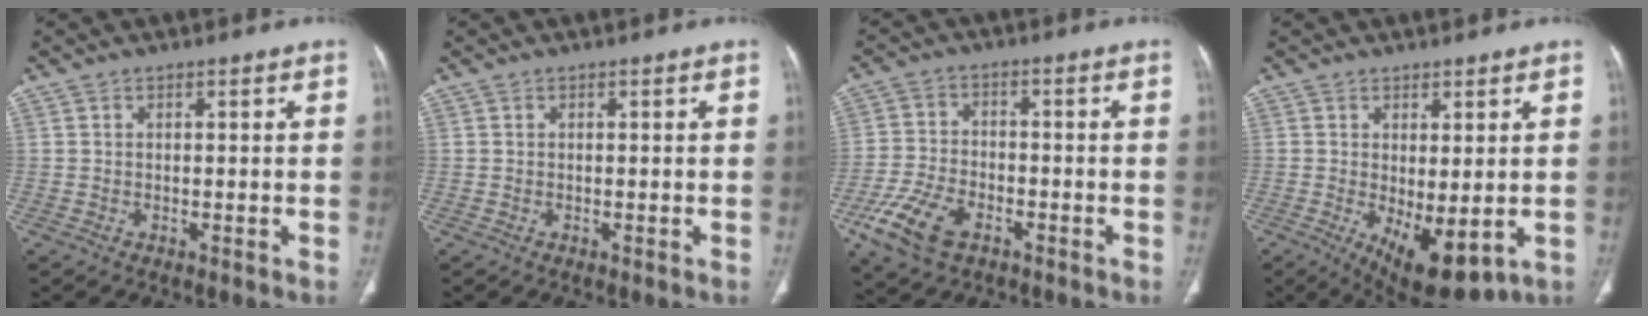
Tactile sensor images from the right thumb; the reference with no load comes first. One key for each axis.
{"total": 0.0}
{"total": 10.7, "fx": -5.5, "fy": 6.0, "fz": 6.9, "tx": -0.146, "ty": 0.012, "tz": -0.101}
{"total": 9.8, "fx": -2.0, "fy": 4.1, "fz": 8.6, "tx": -0.127, "ty": -0.017, "tz": -0.010}